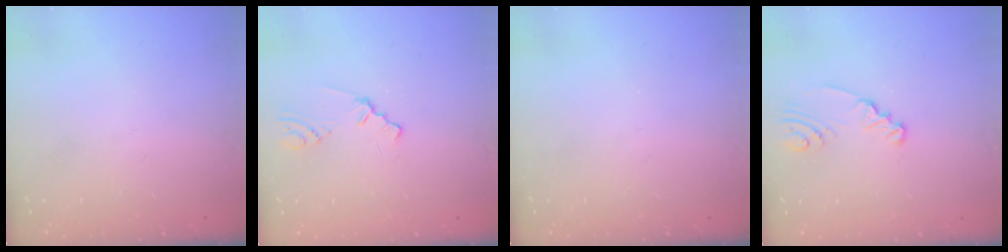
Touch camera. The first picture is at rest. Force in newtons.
{"total": 0.8, "press": 0.8, "slide": 0.2}
{"total": 0.0}
{"total": 2.5, "press": 2.5, "slide": 0.3}